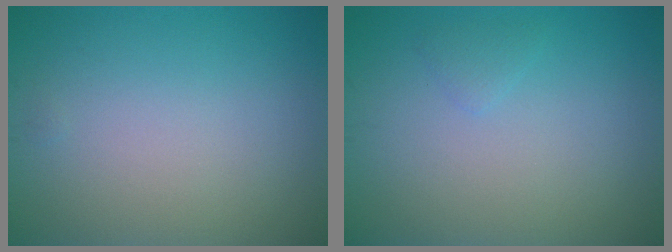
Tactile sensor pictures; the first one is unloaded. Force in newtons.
{"total": 0.7, "press": 0.7, "slide": 0.0}